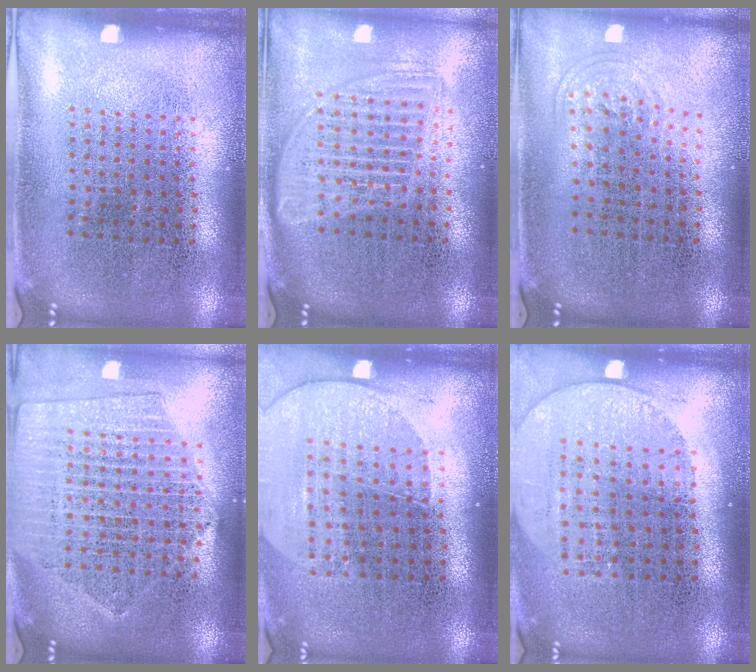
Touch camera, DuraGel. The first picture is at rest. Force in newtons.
{"total": 1.7, "press": 1.4, "slide": 0.9}
{"total": 1.0, "press": 0.7, "slide": 0.7}
{"total": 1.9, "press": 1.8, "slide": 0.8}
{"total": 1.7, "press": 1.5, "slide": 0.7}
{"total": 1.5, "press": 1.3, "slide": 0.7}